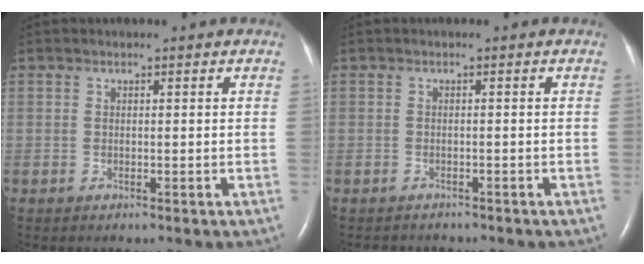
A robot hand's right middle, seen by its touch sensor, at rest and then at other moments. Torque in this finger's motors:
{"motor_torque": [0.06, -0.08, -0.05, 0.01]}